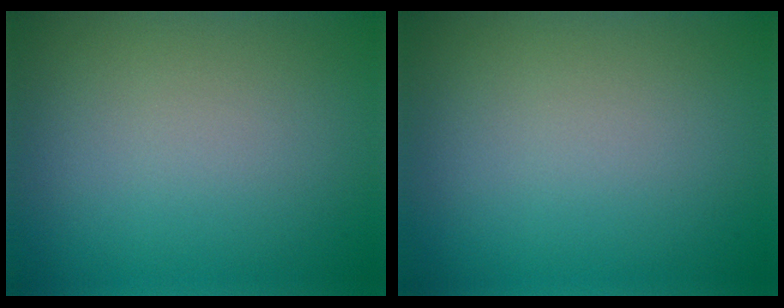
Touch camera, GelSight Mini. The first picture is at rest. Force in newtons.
{"total": 0.0}